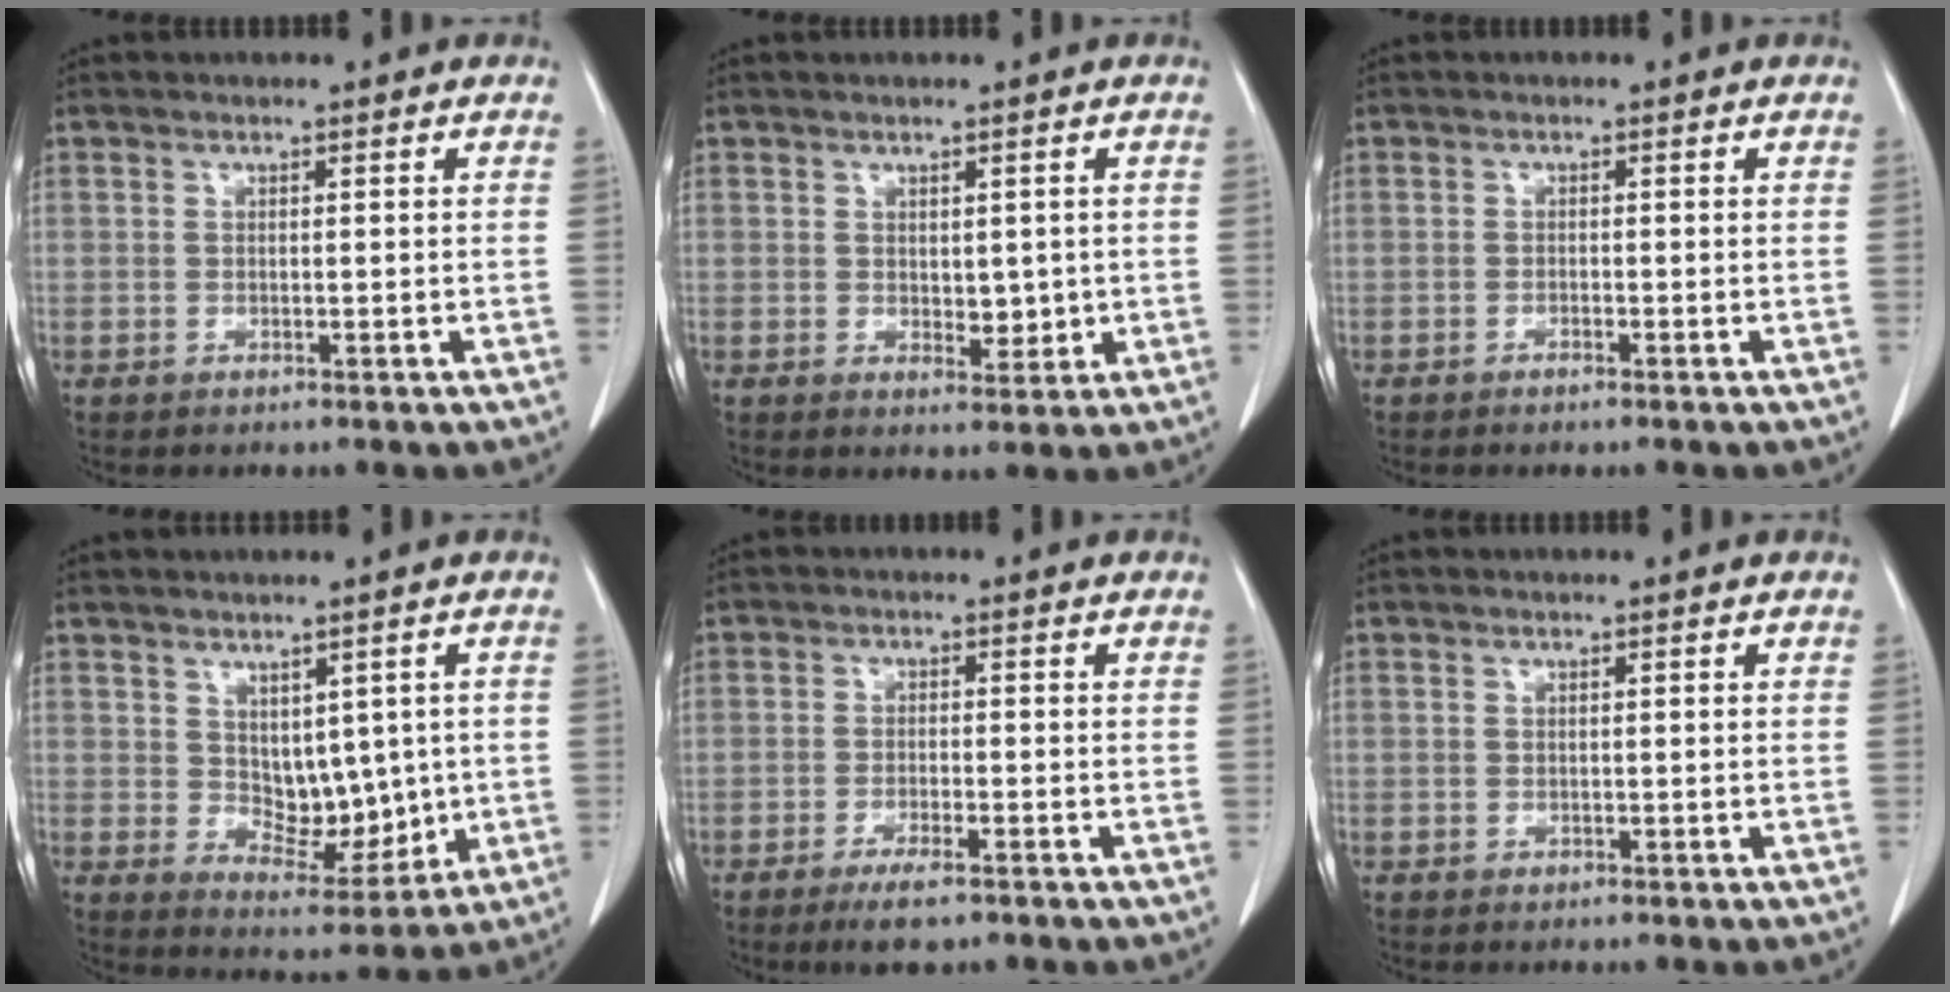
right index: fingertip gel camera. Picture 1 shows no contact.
{"total": 3.0, "force": [0.1, 1.7, 2.5], "torque": [-0.033, -0.005, 0.012]}
{"total": 0.7, "force": [-0.6, 0.1, 0.4], "torque": [-0.008, 0.000, -0.008]}
{"total": 7.7, "force": [0.9, 4.6, 6.0], "torque": [-0.083, -0.003, 0.037]}
{"total": 4.3, "force": [-2.9, 0.9, 3.1], "torque": [-0.059, -0.007, -0.045]}
{"total": 0.0}